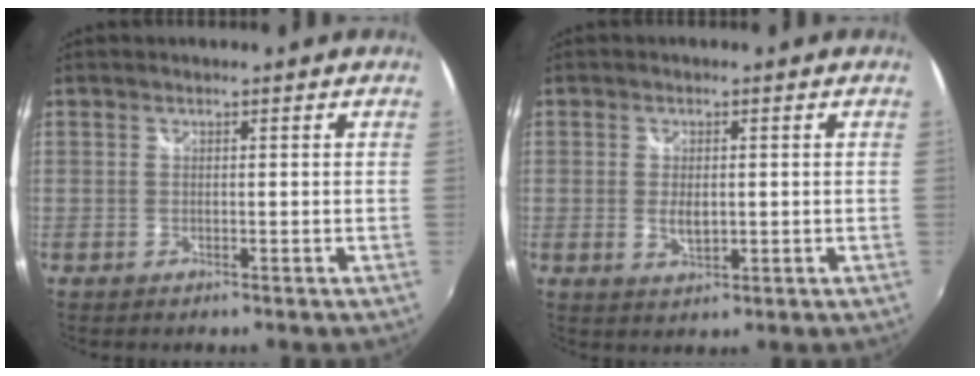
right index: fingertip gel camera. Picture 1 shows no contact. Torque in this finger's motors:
{"motor_torque": [0.11, -0.11, 0.13, 0.03]}